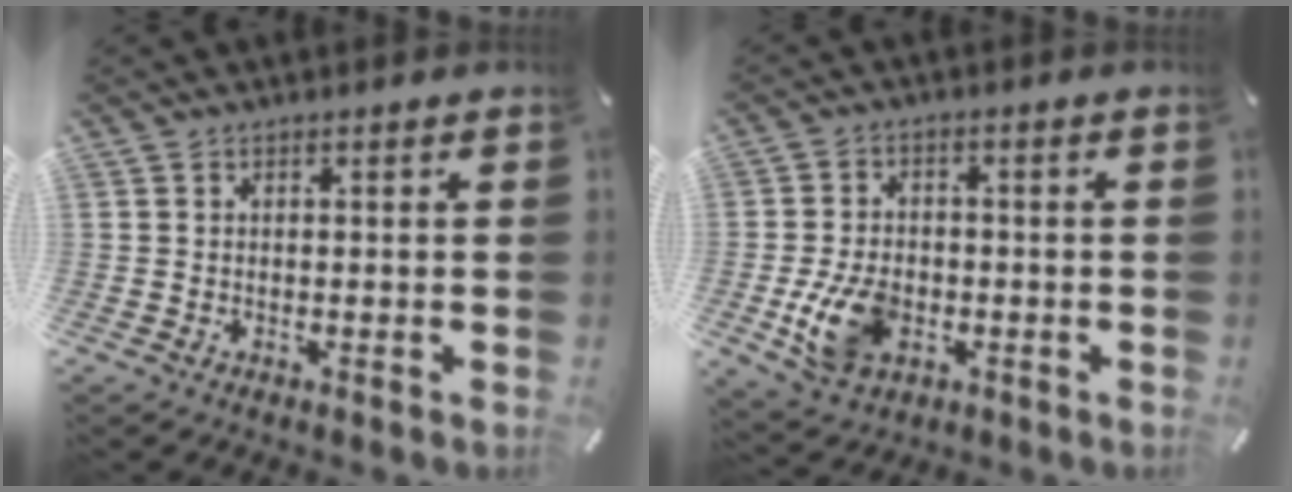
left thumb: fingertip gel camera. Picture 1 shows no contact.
{"total": 10.4, "force": [-2.7, 7.3, 6.9], "torque": [-0.143, 0.005, -0.046]}